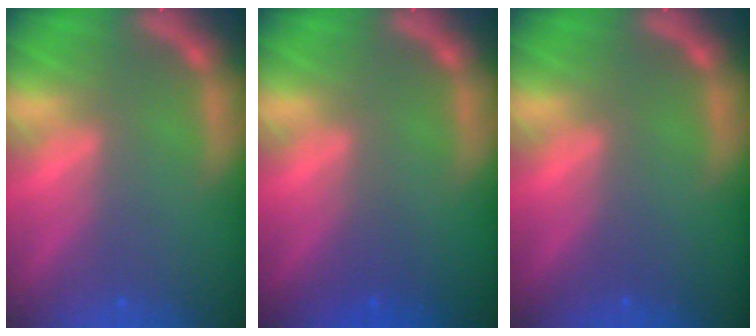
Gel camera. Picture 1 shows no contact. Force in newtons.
{"total": 0.9}
{"total": 0.0}